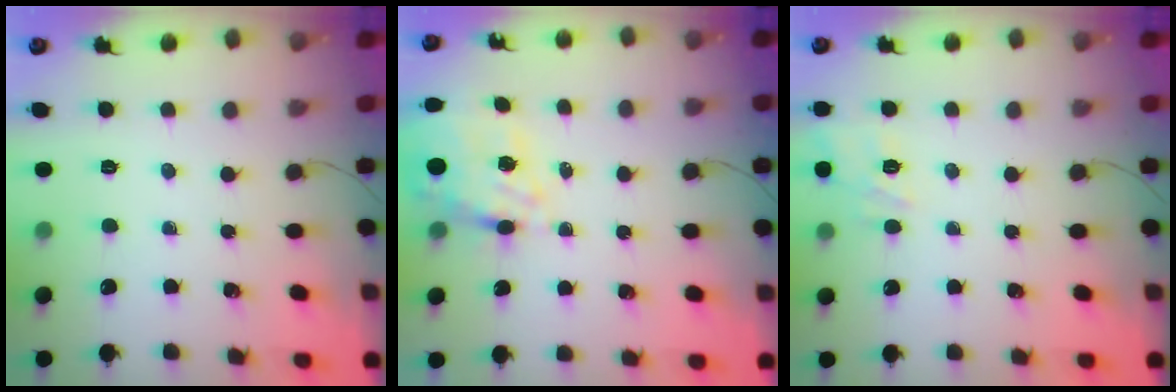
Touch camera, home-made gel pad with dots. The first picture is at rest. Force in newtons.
{"total": 12.2, "press": 11.5, "slide": 4.2}
{"total": 12.2, "press": 12.1, "slide": 1.0}